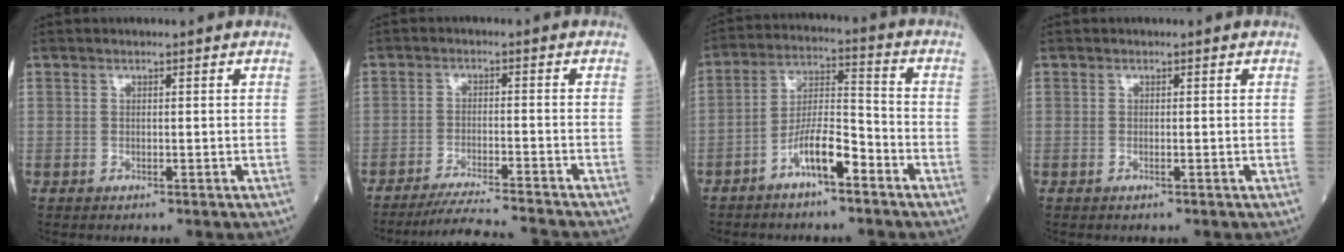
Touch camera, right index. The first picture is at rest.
{"total": 11.0, "force": [-10.2, -1.0, 4.0], "torque": [-0.053, -0.023, -0.161]}
{"total": 8.1, "force": [-4.8, 1.6, 6.4], "torque": [-0.125, 0.014, -0.091]}
{"total": 0.5, "force": [-0.2, 0.0, 0.5], "torque": [-0.011, -0.001, -0.004]}